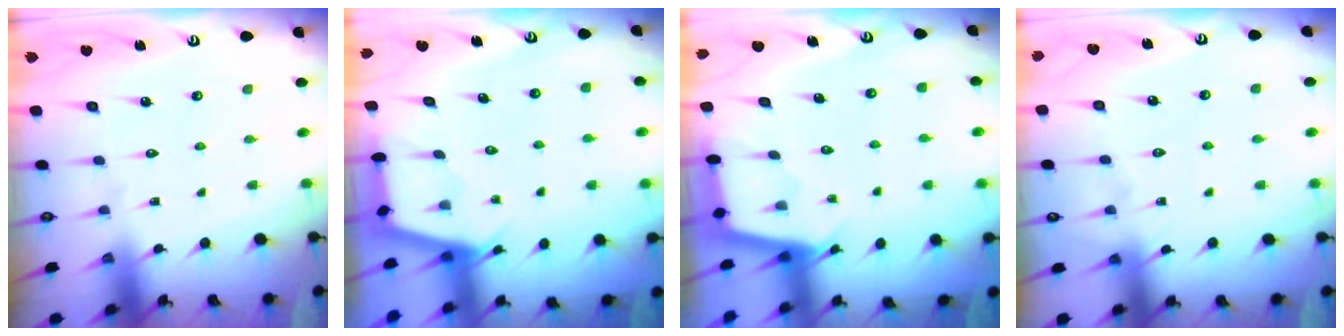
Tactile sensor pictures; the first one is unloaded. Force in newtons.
{"total": 2.9, "press": 2.9, "slide": 0.3}
{"total": 2.2, "press": 2.2, "slide": 0.1}
{"total": 4.5, "press": 4.4, "slide": 0.6}